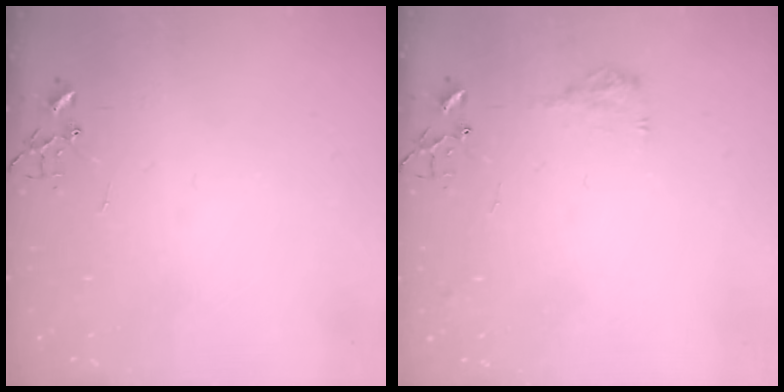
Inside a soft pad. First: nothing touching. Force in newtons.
{"total": 8.1, "press": 8.1, "slide": 0.3}